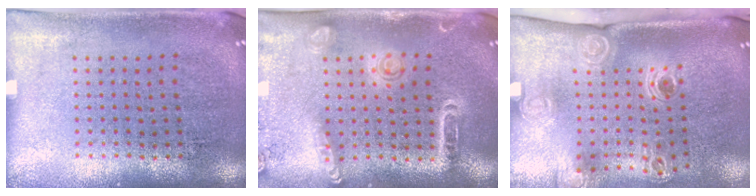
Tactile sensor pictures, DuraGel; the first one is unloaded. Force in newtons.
{"total": 1.5, "press": 1.5, "slide": 0.4}
{"total": 2.3, "press": 1.6, "slide": 1.6}